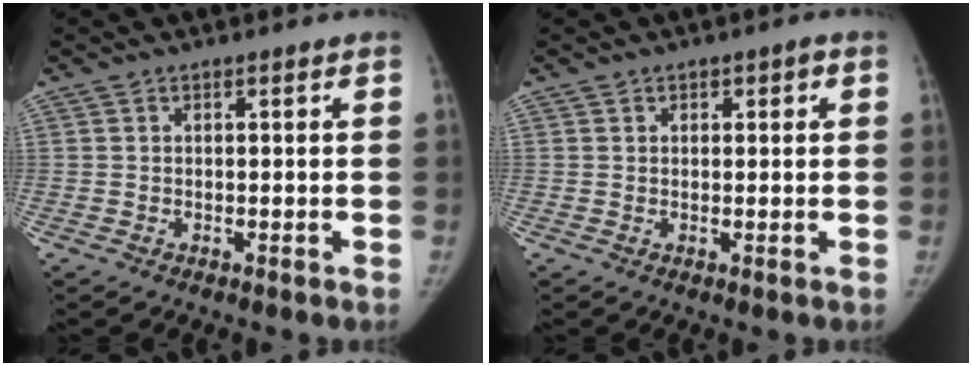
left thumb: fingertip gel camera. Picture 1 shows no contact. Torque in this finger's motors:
{"motor_torque": [-0.05, -0.05, -0.09, 0.01, -0.04]}